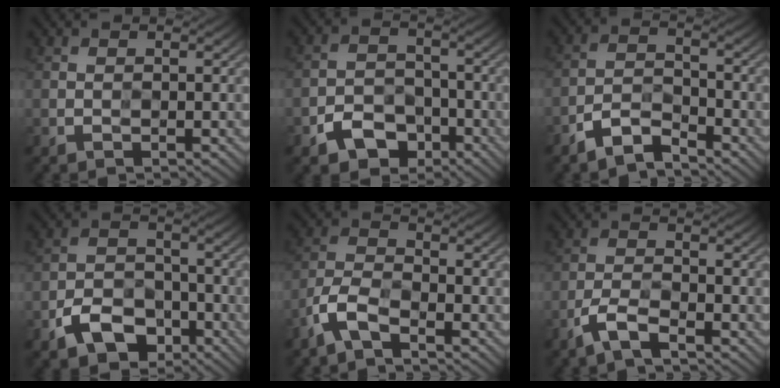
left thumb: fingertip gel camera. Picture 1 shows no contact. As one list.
[{"total": 5.7, "force": [-3.4, 3.7, 2.7], "torque": [-0.048, -0.005, -0.070]}, {"total": 4.8, "force": [-3.7, 1.7, 2.4], "torque": [-0.045, 0.002, -0.083]}, {"total": 6.8, "force": [-3.9, 4.2, 3.7], "torque": [-0.071, -0.003, -0.084]}, {"total": 4.7, "force": [-3.2, 1.6, 3.1], "torque": [-0.072, -0.002, -0.080]}, {"total": 4.0, "force": [-2.8, 1.0, 2.7], "torque": [-0.063, 0.001, -0.067]}]